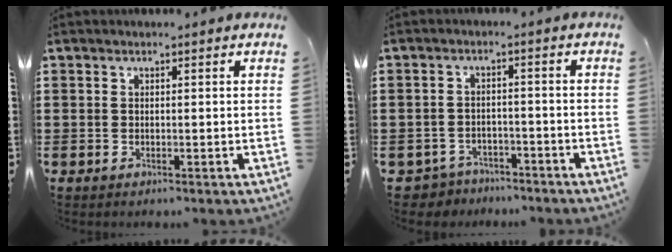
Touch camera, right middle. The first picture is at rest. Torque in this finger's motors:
{"motor_torque": [-0.20, 0.07, 0.05, -0.02]}